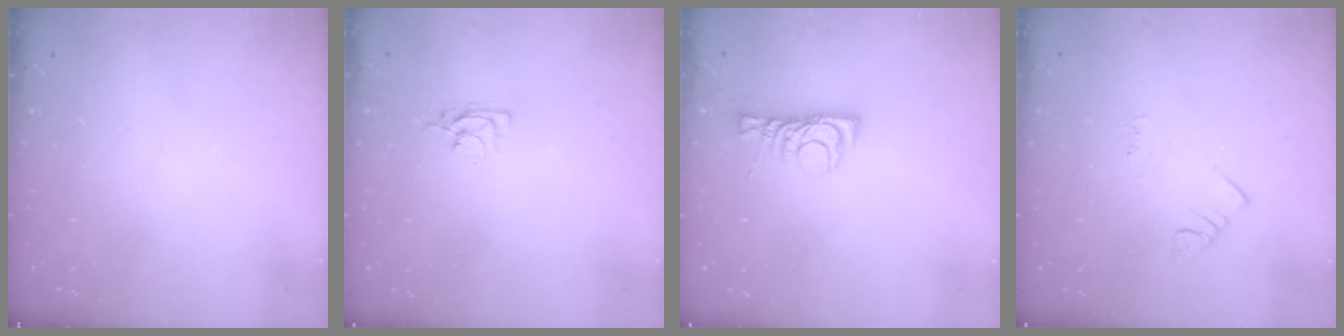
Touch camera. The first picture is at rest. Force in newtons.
{"total": 3.9, "press": 3.9, "slide": 0.4}
{"total": 7.0, "press": 6.9, "slide": 0.5}
{"total": 2.5, "press": 2.5, "slide": 0.4}